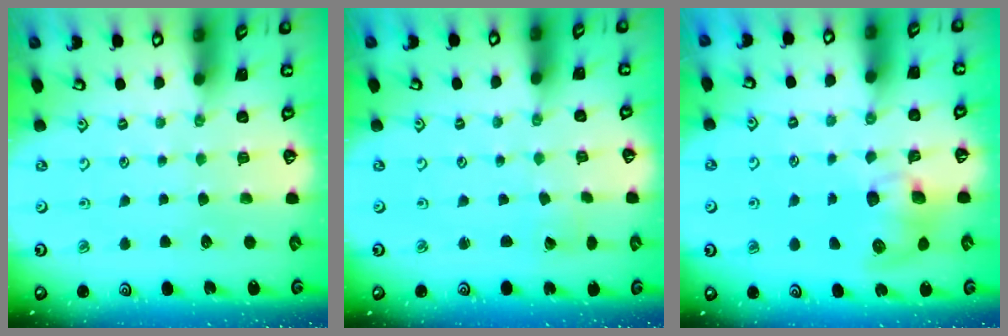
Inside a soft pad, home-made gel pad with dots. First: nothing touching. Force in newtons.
{"total": 0.0}
{"total": 9.4, "press": 9.3, "slide": 0.8}